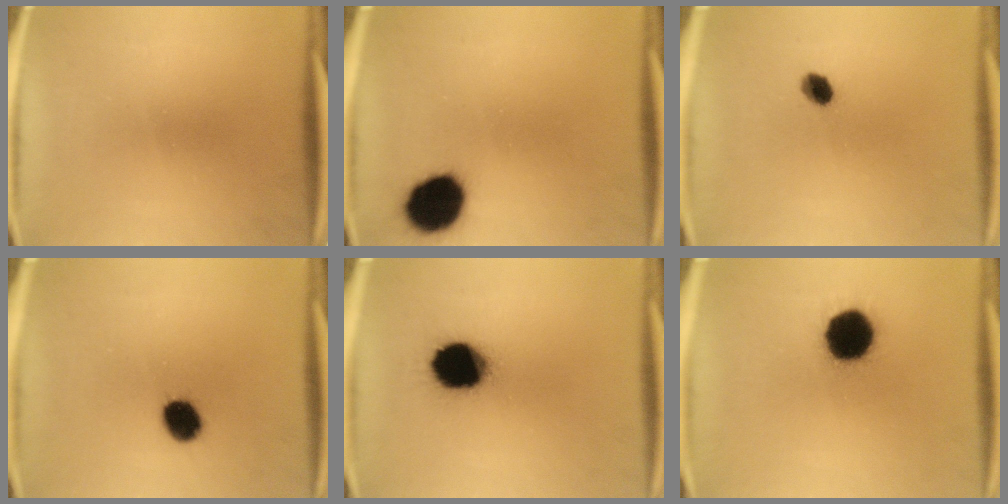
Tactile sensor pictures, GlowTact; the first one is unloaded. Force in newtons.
{"total": 13.4}
{"total": 3.4}
{"total": 7.2}
{"total": 16.7}
{"total": 16.0}